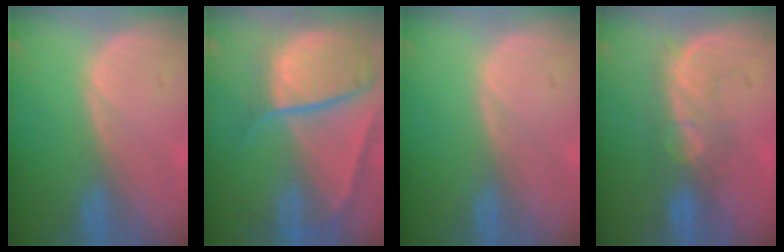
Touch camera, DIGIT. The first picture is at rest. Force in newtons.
{"total": 10.7, "press": 9.0, "slide": 5.8}
{"total": 0.0}
{"total": 5.6, "press": 5.5, "slide": 1.3}